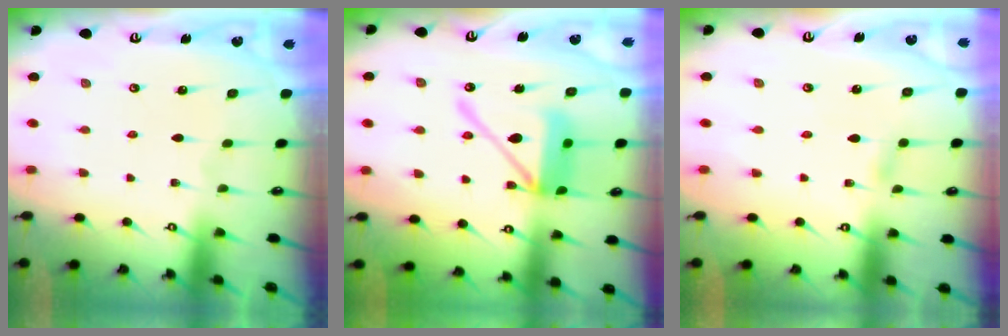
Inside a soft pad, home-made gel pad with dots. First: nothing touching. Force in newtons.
{"total": 14.5, "press": 14.4, "slide": 1.9}
{"total": 2.2, "press": 2.2, "slide": 0.3}